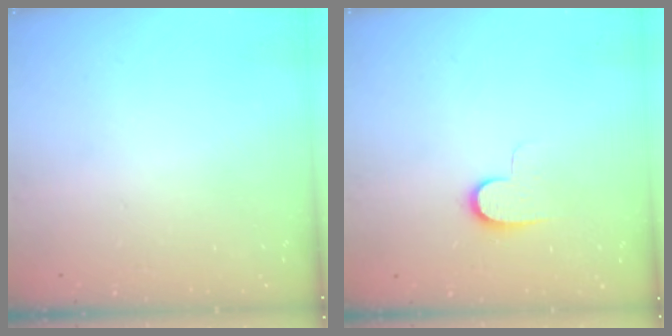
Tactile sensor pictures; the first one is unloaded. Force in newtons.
{"total": 7.1, "press": 7.1, "slide": 0.7}